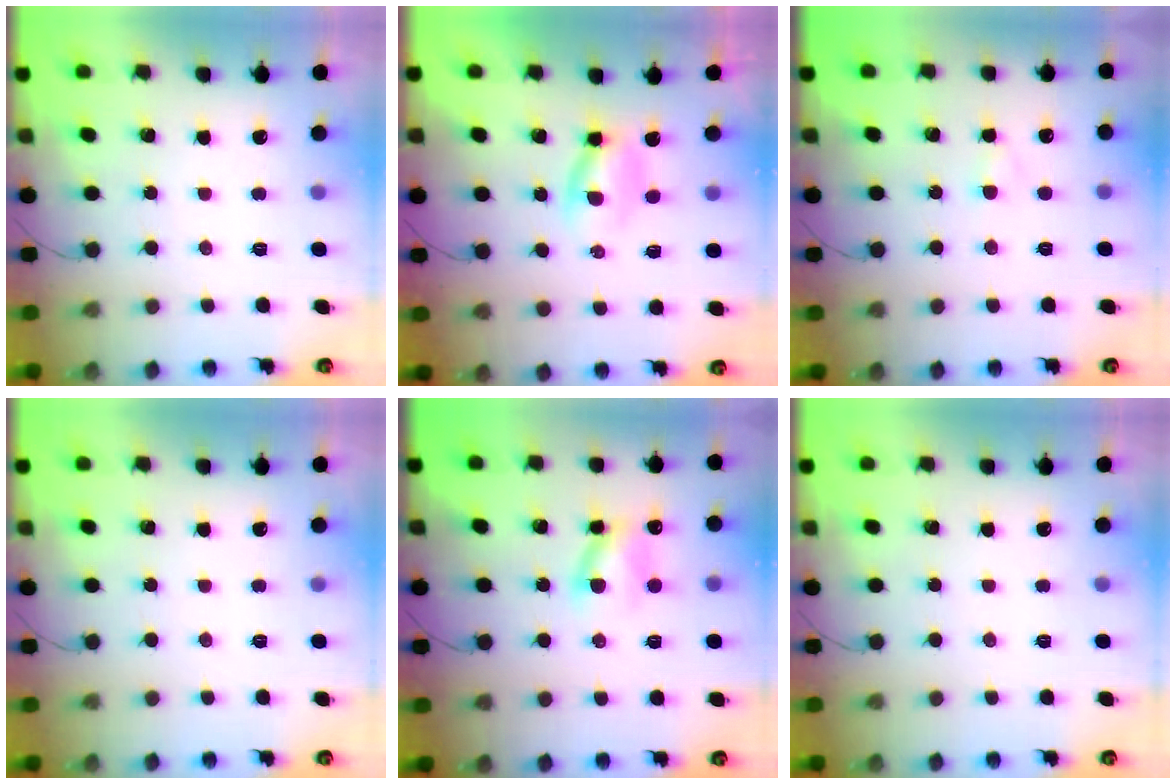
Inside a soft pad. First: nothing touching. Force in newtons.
{"total": 2.2, "press": 2.0, "slide": 1.1}
{"total": 1.8, "press": 1.5, "slide": 0.9}
{"total": 0.0}
{"total": 7.6, "press": 7.5, "slide": 0.8}
{"total": 0.0}